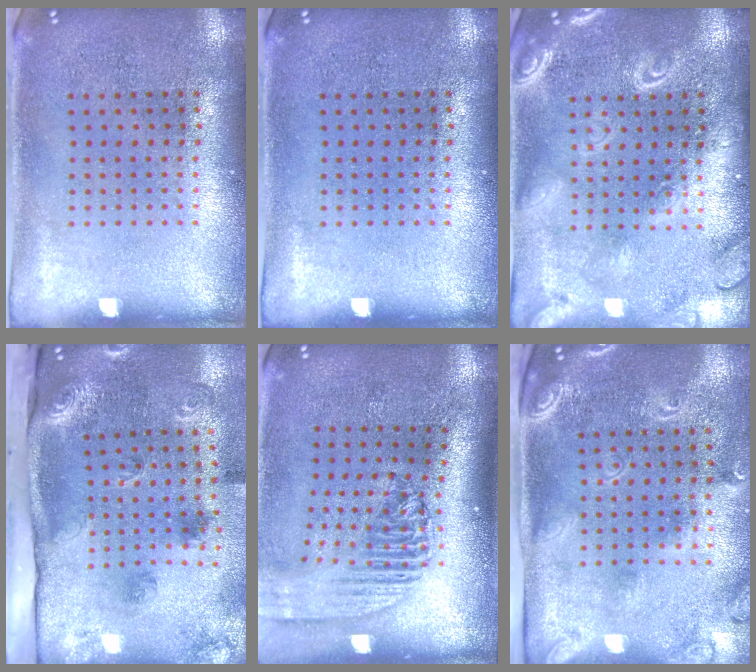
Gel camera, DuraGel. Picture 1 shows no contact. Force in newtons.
{"total": 0.0}
{"total": 2.5, "press": 2.5, "slide": 0.2}
{"total": 2.8, "press": 1.9, "slide": 2.1}
{"total": 2.3, "press": 1.7, "slide": 1.5}
{"total": 2.4, "press": 1.8, "slide": 1.6}